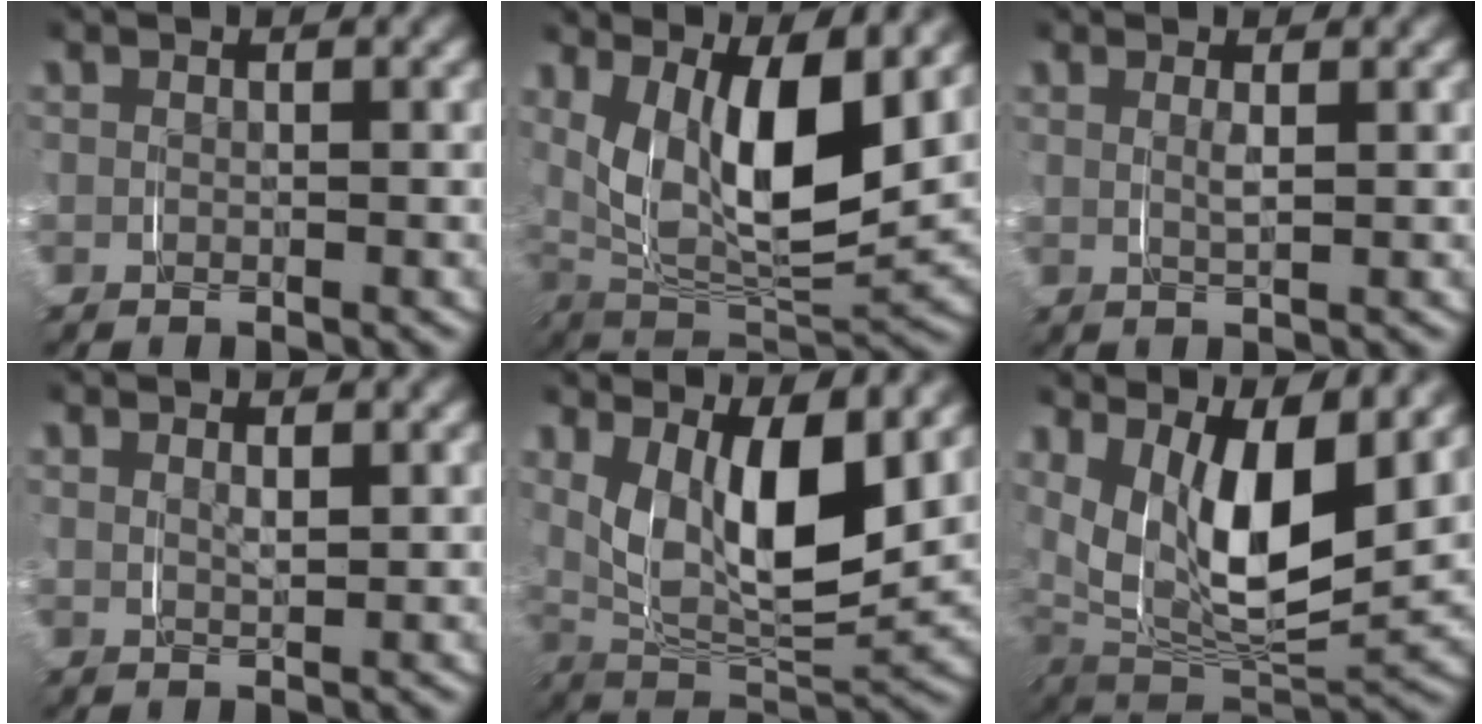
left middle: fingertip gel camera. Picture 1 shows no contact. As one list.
[{"total": 11.1, "force": [2.6, 6.1, 8.8], "torque": [-0.174, -0.015, 0.048]}, {"total": 1.3, "force": [0.6, 0.0, 1.2], "torque": [-0.028, -0.005, 0.015]}, {"total": 1.4, "force": [1.0, 0.2, 0.9], "torque": [-0.016, -0.007, 0.024]}, {"total": 9.8, "force": [2.7, 5.2, 7.9], "torque": [-0.150, -0.015, 0.048]}, {"total": 10.8, "force": [2.2, 6.3, 8.5], "torque": [-0.178, -0.023, 0.045]}]